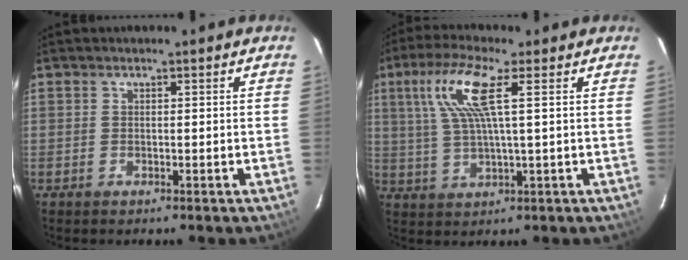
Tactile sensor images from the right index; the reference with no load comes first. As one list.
[{"total": 9.6, "force": [3.3, 1.1, 9.0], "torque": [-0.180, 0.012, 0.069]}]